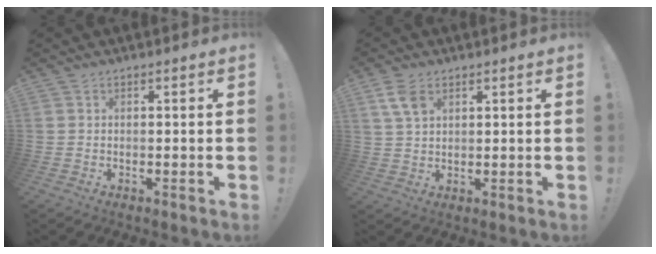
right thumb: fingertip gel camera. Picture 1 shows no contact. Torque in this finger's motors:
{"motor_torque": [0.04, 0.10, 0.21, 0.37, 0.07]}